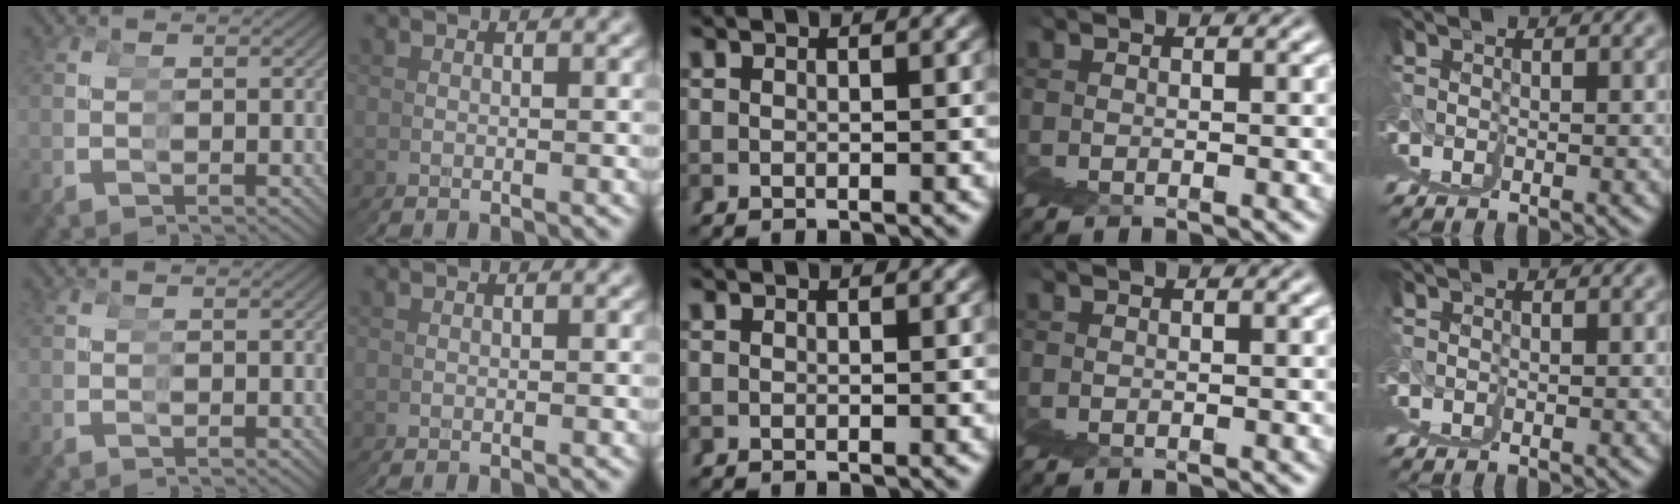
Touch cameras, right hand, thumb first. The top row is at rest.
{}